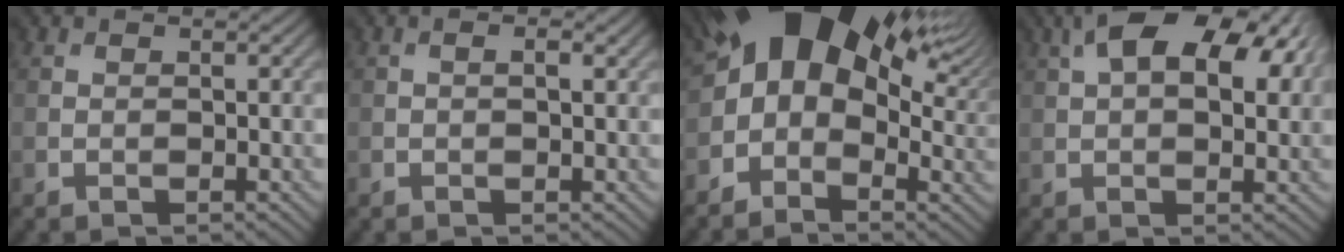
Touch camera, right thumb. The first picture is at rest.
{"total": 1.1, "force": [0.2, 0.1, 1.0], "torque": [-0.016, 0.000, 0.003]}
{"total": 14.7, "force": [4.7, 8.6, 10.9], "torque": [-0.177, 0.013, 0.079]}
{"total": 12.7, "force": [4.7, 6.5, 9.9], "torque": [-0.163, 0.020, 0.069]}